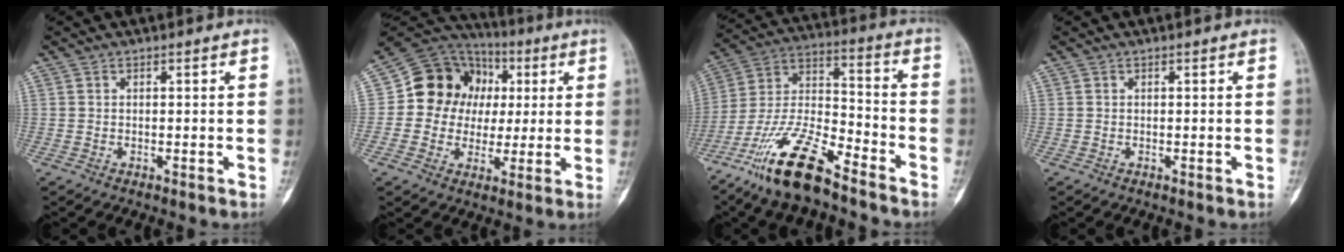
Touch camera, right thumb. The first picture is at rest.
{"total": 15.4, "force": [1.9, 13.5, 7.2], "torque": [-0.077, 0.026, 0.031]}
{"total": 16.3, "force": [-11.6, 4.7, 10.6], "torque": [-0.202, 0.069, -0.218]}
{"total": 0.0}